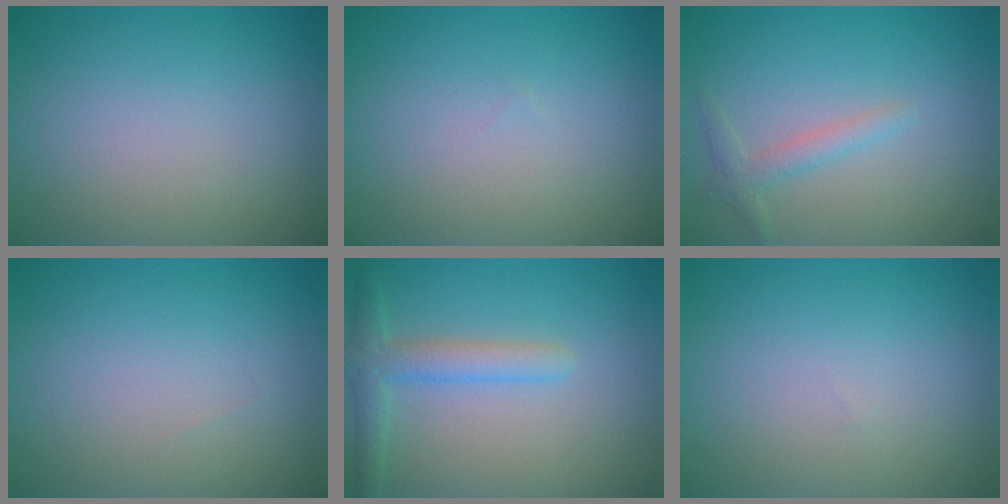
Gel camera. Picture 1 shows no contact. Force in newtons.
{"total": 0.0}
{"total": 1.6, "press": 1.6, "slide": 0.1}
{"total": 0.0}
{"total": 3.0, "press": 3.0, "slide": 0.2}
{"total": 0.0}